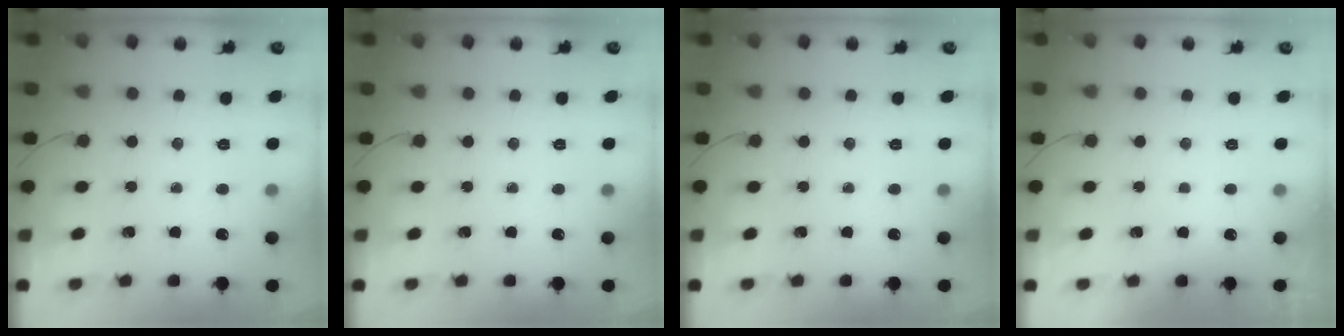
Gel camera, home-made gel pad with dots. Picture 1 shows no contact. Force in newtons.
{"total": 0.0}
{"total": 0.0}
{"total": 2.9, "press": 2.9, "slide": 0.1}